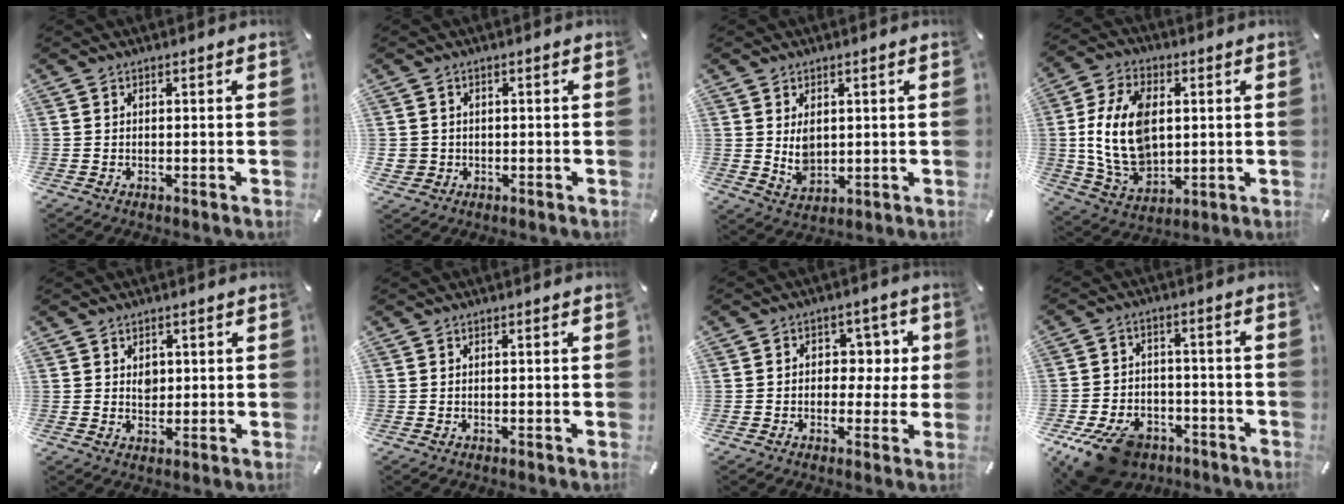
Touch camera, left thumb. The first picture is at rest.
{"total": 3.0, "force": [-0.3, 2.9, 0.4], "torque": [-0.009, 0.004, -0.005]}
{"total": 5.5, "force": [1.6, 4.0, 3.4], "torque": [-0.052, -0.010, 0.027]}
{"total": 16.2, "force": [1.5, 11.1, 11.7], "torque": [-0.250, 0.003, 0.028]}
{"total": 2.9, "force": [0.9, 2.5, 1.2], "torque": [-0.003, -0.006, 0.012]}
{"total": 0.0}
{"total": 6.5, "force": [0.3, 5.5, 3.3], "torque": [-0.037, 0.006, -0.002]}
{"total": 12.5, "force": [-7.9, 7.6, 6.1], "torque": [-0.115, 0.054, -0.135]}